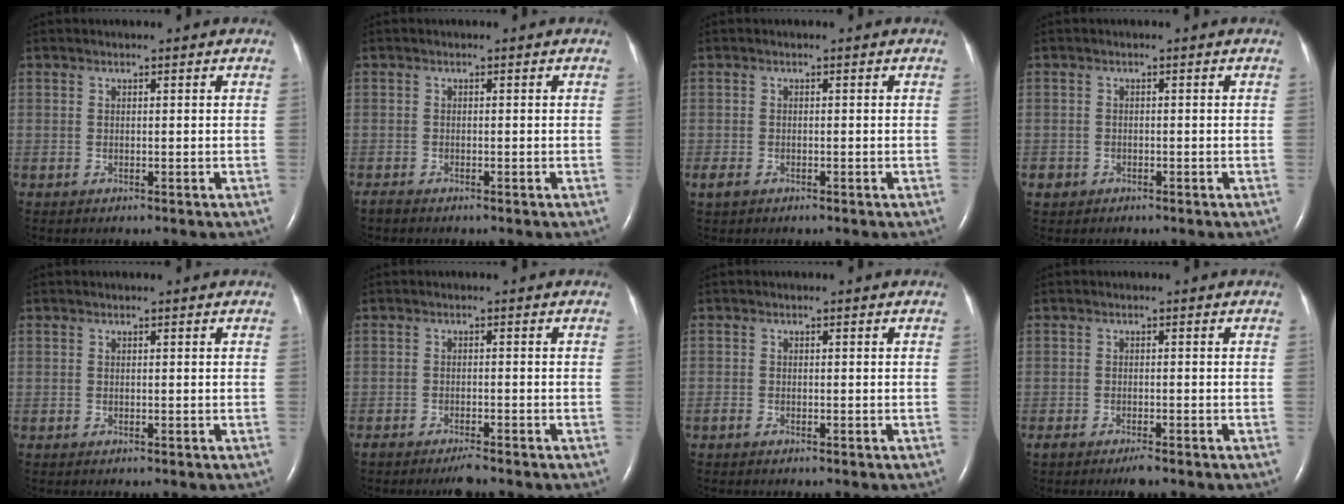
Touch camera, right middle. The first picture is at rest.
{"total": 0.8, "force": [-0.7, 0.1, 0.2], "torque": [-0.012, -0.002, -0.014]}
{"total": 1.7, "force": [-1.0, 1.0, 0.9], "torque": [-0.025, -0.001, -0.013]}
{"total": 1.4, "force": [-0.8, 1.1, 0.2], "torque": [-0.008, 0.004, -0.013]}
{"total": 0.0}
{"total": 2.9, "force": [-2.5, 0.3, 1.4], "torque": [-0.026, -0.006, -0.038]}
{"total": 0.7, "force": [-0.5, 0.4, 0.2], "torque": [-0.007, 0.001, -0.011]}
{"total": 2.7, "force": [-2.1, 0.5, 1.6], "torque": [-0.029, -0.006, -0.031]}